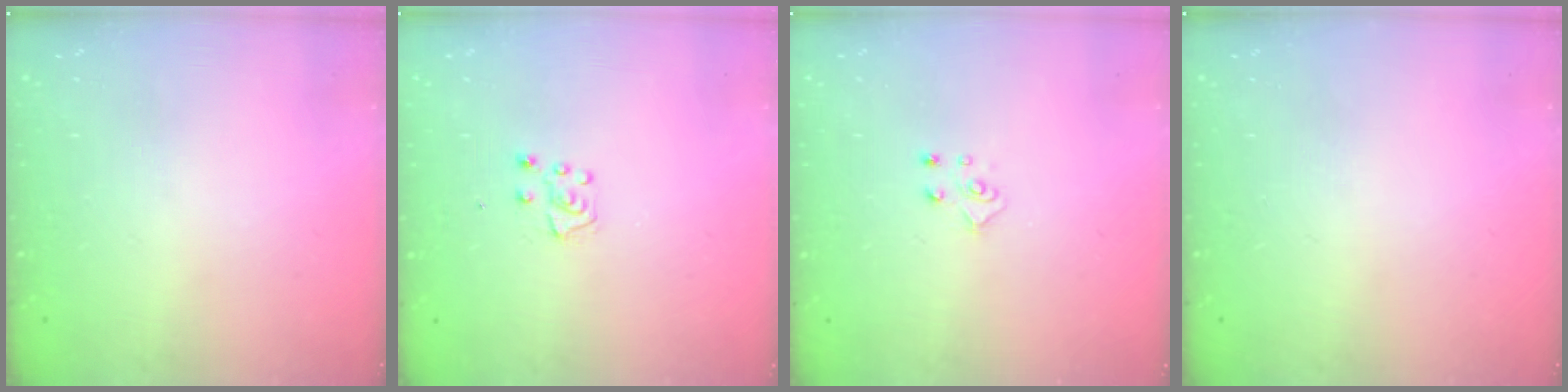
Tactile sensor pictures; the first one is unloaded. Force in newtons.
{"total": 5.1, "press": 5.0, "slide": 0.6}
{"total": 4.8, "press": 4.8, "slide": 0.5}
{"total": 0.0}